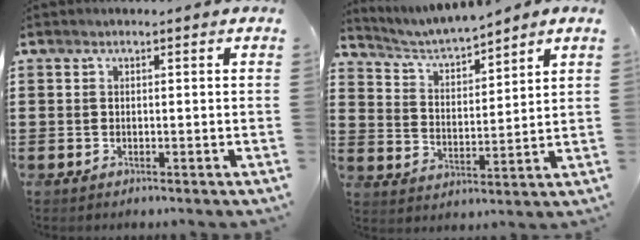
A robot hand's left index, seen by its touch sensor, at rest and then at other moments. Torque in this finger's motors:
{"motor_torque": [0.83, -1.31, 0.08, 0.04]}